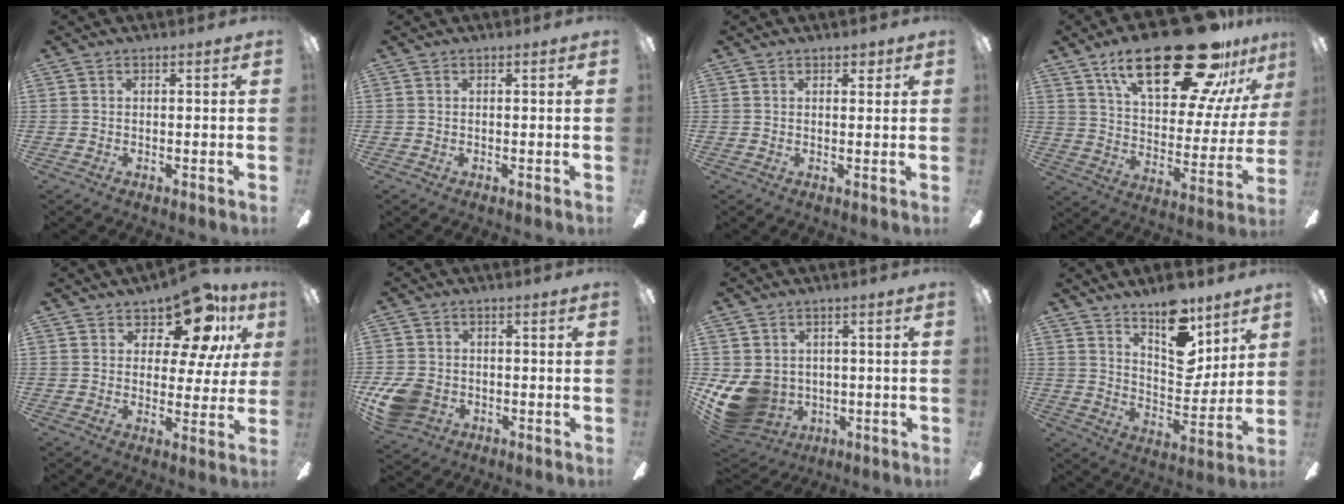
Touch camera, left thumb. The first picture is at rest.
{"total": 0.0}
{"total": 1.9, "force": [1.3, 1.0, 0.9], "torque": [-0.003, -0.004, 0.019]}
{"total": 30.6, "force": [19.7, 11.5, 20.4], "torque": [-0.306, -0.121, 0.324]}
{"total": 13.8, "force": [8.9, 6.0, 8.7], "torque": [-0.121, -0.052, 0.153]}
{"total": 9.0, "force": [-3.2, 6.8, 4.9], "torque": [-0.105, 0.018, -0.057]}
{"total": 11.0, "force": [-1.6, 9.7, 4.8], "torque": [-0.128, -0.002, -0.022]}
{"total": 15.8, "force": [10.8, 7.3, 8.9], "torque": [-0.119, -0.068, 0.189]}